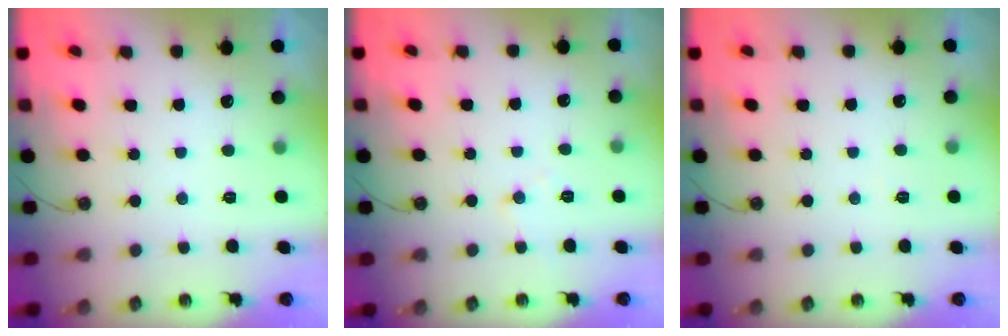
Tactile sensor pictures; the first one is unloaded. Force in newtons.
{"total": 6.4, "press": 6.3, "slide": 1.0}
{"total": 2.1, "press": 2.1, "slide": 0.5}